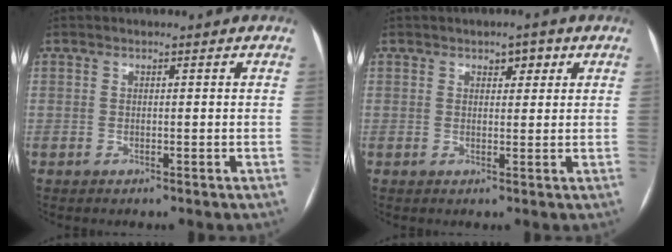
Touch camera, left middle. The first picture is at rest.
{"total": 2.3, "force": [1.3, 1.3, 1.4], "torque": [-0.015, 0.005, 0.018]}